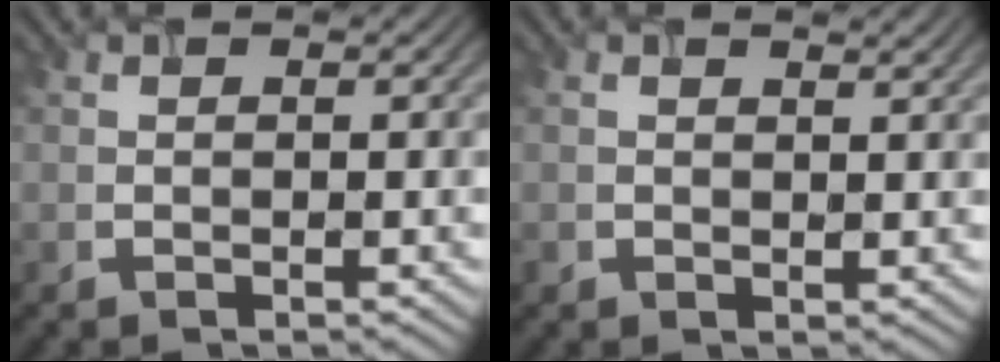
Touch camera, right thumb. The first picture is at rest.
{"total": 1.3, "force": [1.0, 0.6, 0.5], "torque": [-0.009, -0.001, 0.018]}